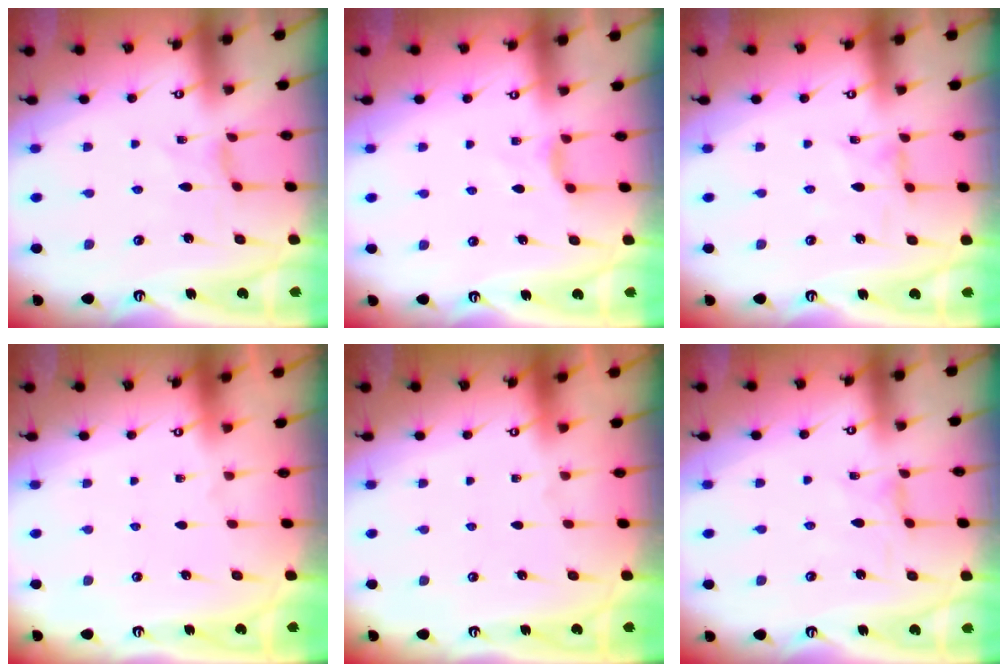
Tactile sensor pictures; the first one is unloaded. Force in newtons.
{"total": 3.3, "press": 3.2, "slide": 0.6}
{"total": 1.8, "press": 1.7, "slide": 0.3}
{"total": 0.0}
{"total": 0.0}
{"total": 0.0}